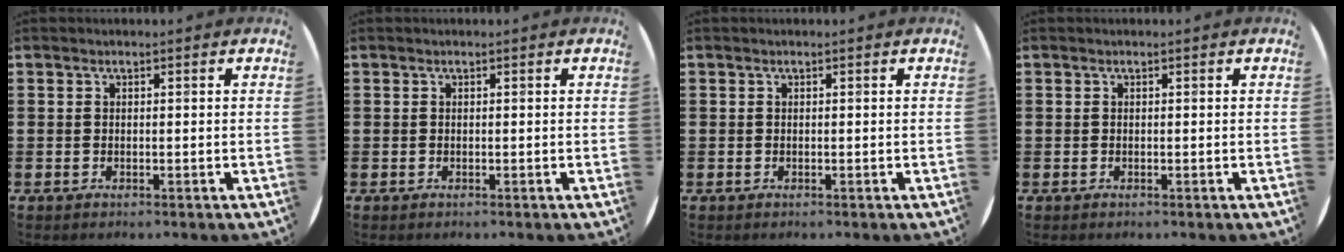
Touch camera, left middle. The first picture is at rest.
{"total": 0.0}
{"total": 0.0}
{"total": 0.0}